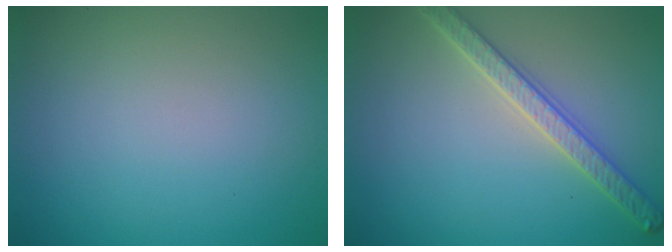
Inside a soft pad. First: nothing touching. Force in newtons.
{"total": 3.6, "press": 3.2, "slide": 1.6}